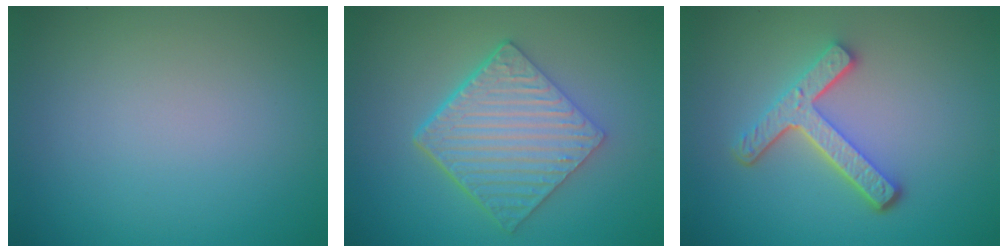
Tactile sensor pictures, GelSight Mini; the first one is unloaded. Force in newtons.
{"total": 6.3, "press": 4.6, "slide": 4.3}
{"total": 4.6, "press": 3.4, "slide": 3.0}